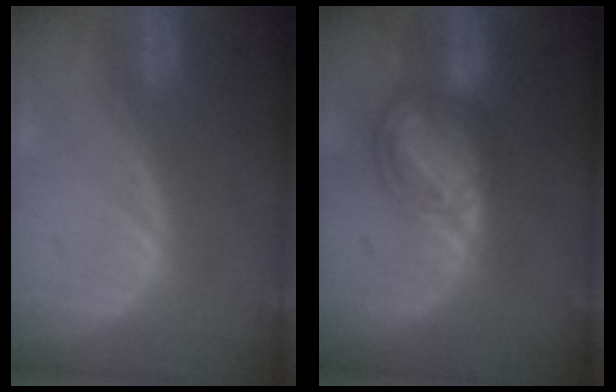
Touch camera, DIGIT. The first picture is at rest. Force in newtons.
{"total": 8.2, "press": 7.0, "slide": 4.3}